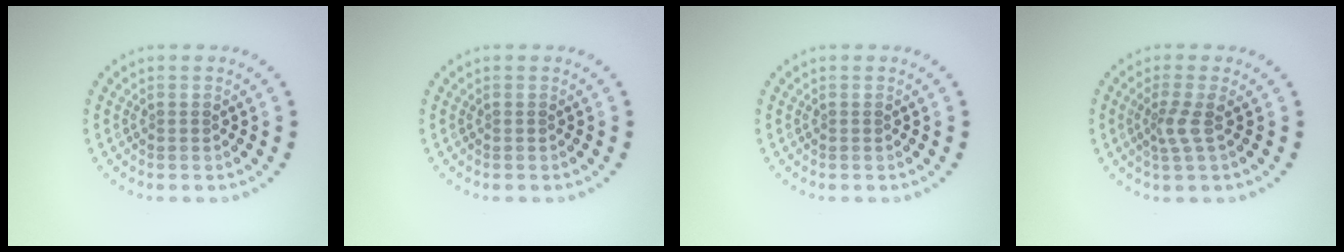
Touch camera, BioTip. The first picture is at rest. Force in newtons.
{"total": 0.0}
{"total": 0.0}
{"total": 2.0, "press": 1.4, "slide": 1.4}